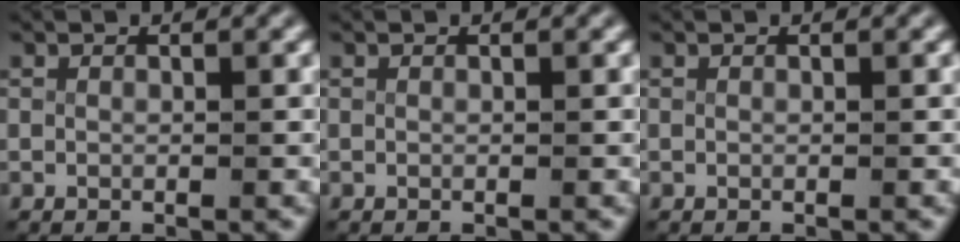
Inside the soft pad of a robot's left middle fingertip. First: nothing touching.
{"total": 0.0}
{"total": 0.0}